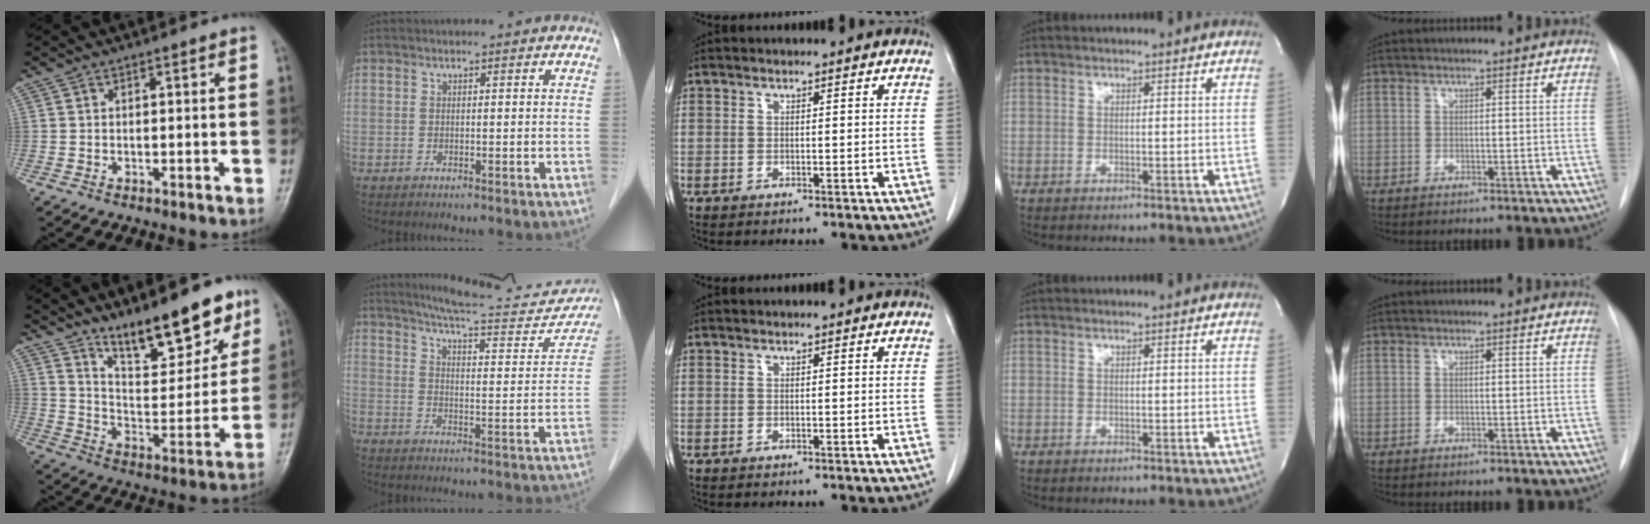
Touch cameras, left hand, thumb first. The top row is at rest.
{"thumb": {"total": 17.1, "force": [12.1, 5.9, 10.6], "torque": [-0.111, -0.083, 0.203]}, "index": {"total": 17.4, "force": [16.6, 1.6, 5.1], "torque": [-0.069, -0.047, 0.210]}}